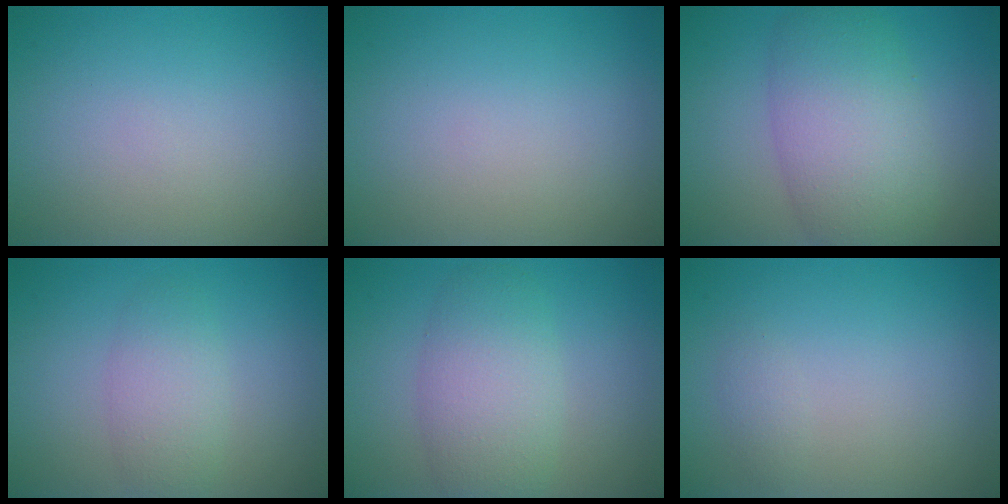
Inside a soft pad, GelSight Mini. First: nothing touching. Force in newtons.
{"total": 0.0}
{"total": 7.3, "press": 7.2, "slide": 0.5}
{"total": 2.8, "press": 2.8, "slide": 0.2}
{"total": 5.0, "press": 5.0, "slide": 0.3}
{"total": 0.7, "press": 0.7, "slide": 0.1}